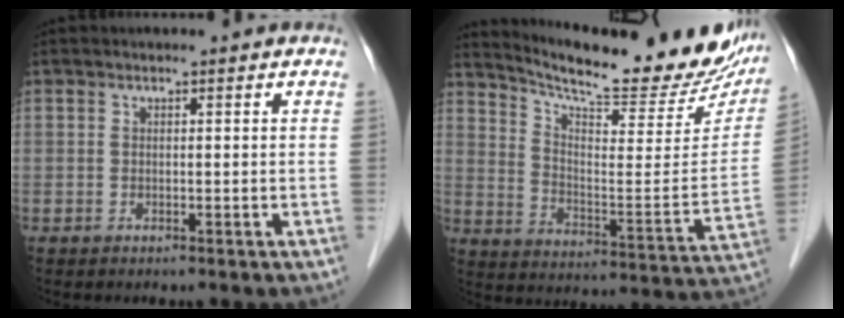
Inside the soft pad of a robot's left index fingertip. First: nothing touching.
{"total": 24.3, "force": [21.8, 4.0, 9.9], "torque": [-0.156, -0.061, 0.289]}